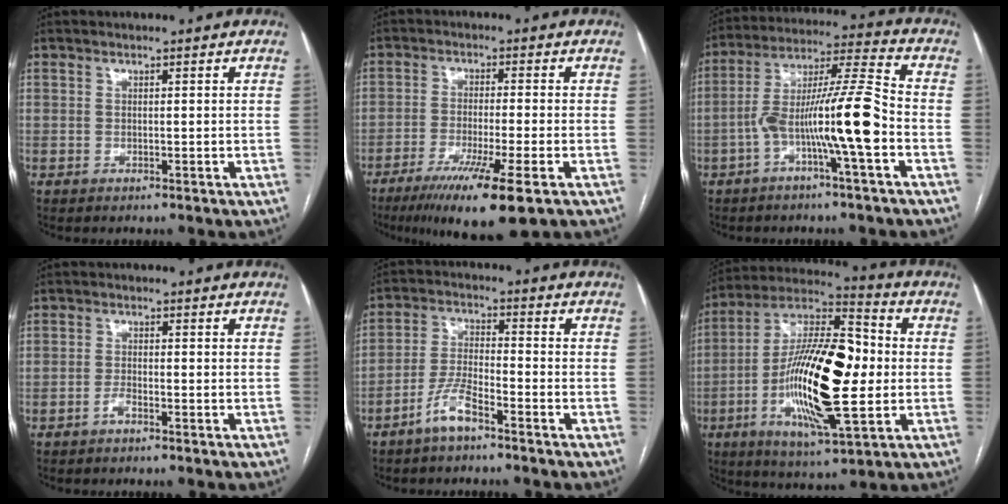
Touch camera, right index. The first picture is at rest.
{"total": 11.5, "force": [-6.8, 0.2, 9.3], "torque": [-0.158, -0.032, -0.110]}
{"total": 13.0, "force": [-4.1, 0.0, 12.4], "torque": [-0.227, 0.024, -0.074]}
{"total": 1.4, "force": [-1.0, 0.3, 0.8], "torque": [-0.015, 0.001, -0.020]}
{"total": 5.9, "force": [-4.2, 1.1, 4.1], "torque": [-0.091, 0.002, -0.082]}
{"total": 22.0, "force": [-2.0, 5.5, 21.2], "torque": [-0.408, 0.010, -0.036]}